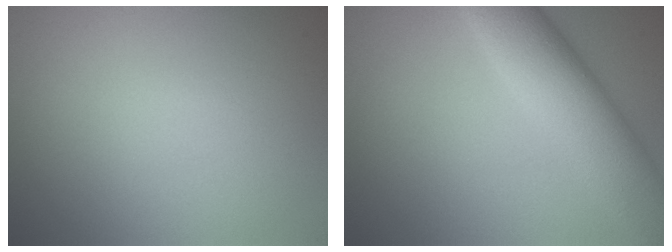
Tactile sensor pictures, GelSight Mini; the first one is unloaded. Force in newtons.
{"total": 8.5, "press": 8.5, "slide": 0.1}